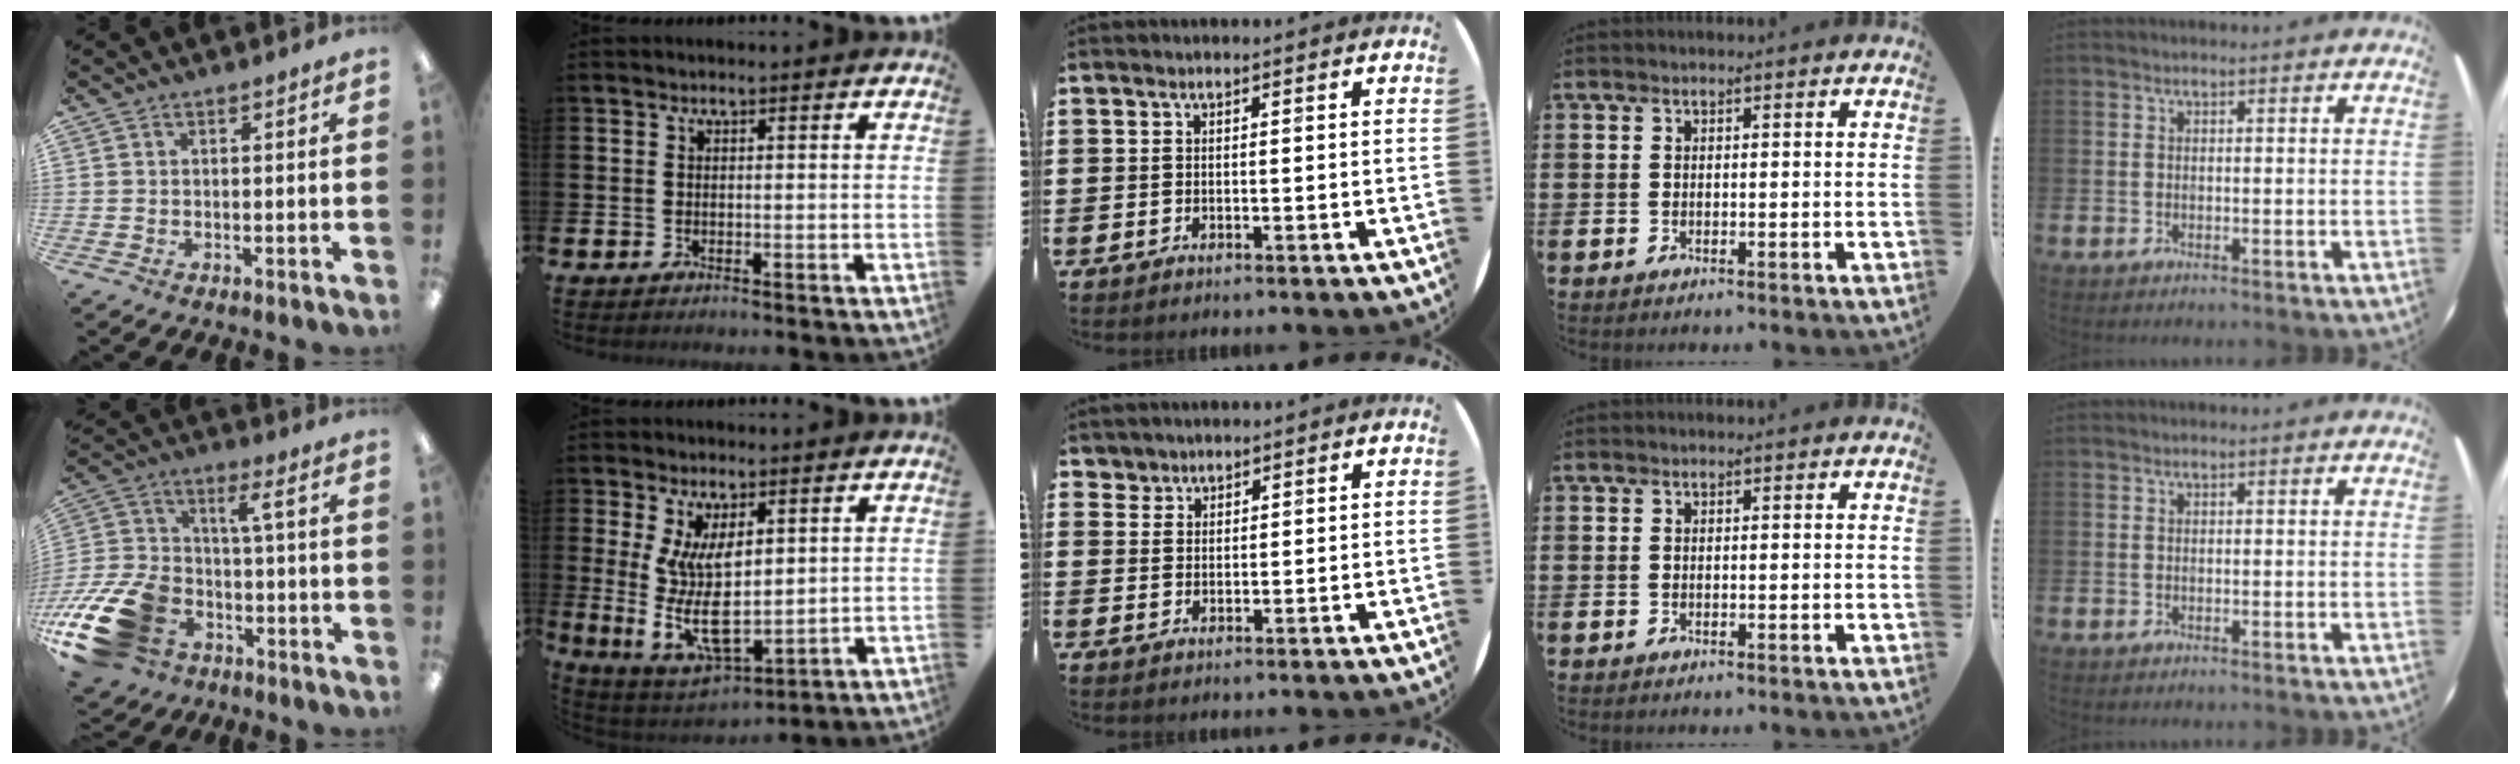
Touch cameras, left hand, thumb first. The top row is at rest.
{"thumb": {"total": 19.5, "force": [-7.4, 12.6, 12.9], "torque": [-0.263, 0.051, -0.116]}, "index": {"total": 9.6, "force": [1.8, 4.3, 8.4], "torque": [-0.165, -0.038, 0.034]}, "middle": {"total": 1.9, "force": [1.7, 0.9, -0.2], "torque": [0.000, 0.003, 0.034]}}